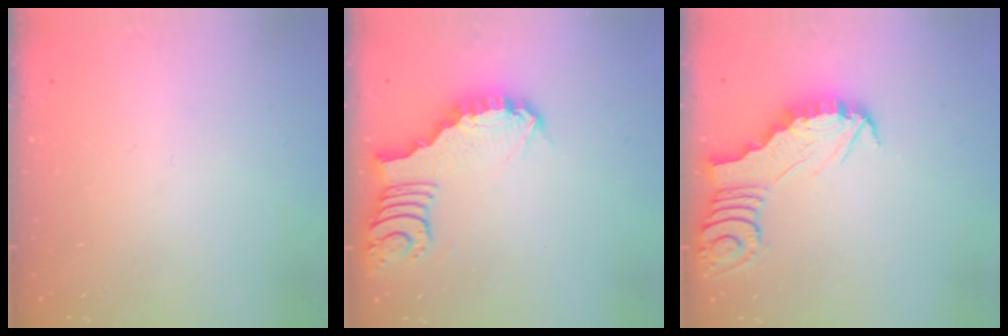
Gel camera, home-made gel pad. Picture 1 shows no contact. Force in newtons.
{"total": 3.7, "press": 3.7, "slide": 0.1}
{"total": 2.9, "press": 2.9, "slide": 0.2}